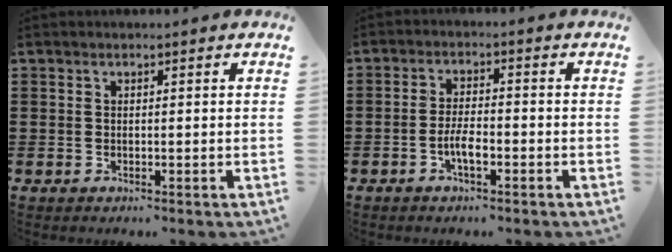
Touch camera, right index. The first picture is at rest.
{"total": 3.9, "force": [-1.6, 0.6, 3.5], "torque": [-0.066, -0.001, -0.032]}